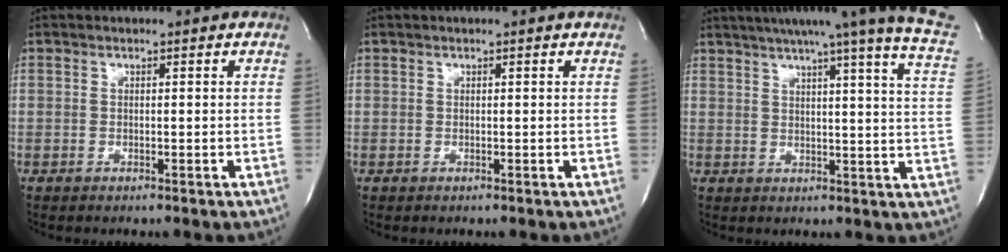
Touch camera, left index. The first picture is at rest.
{"total": 0.0}
{"total": 24.9, "force": [21.4, -0.5, 12.8], "torque": [-0.182, -0.052, 0.249]}